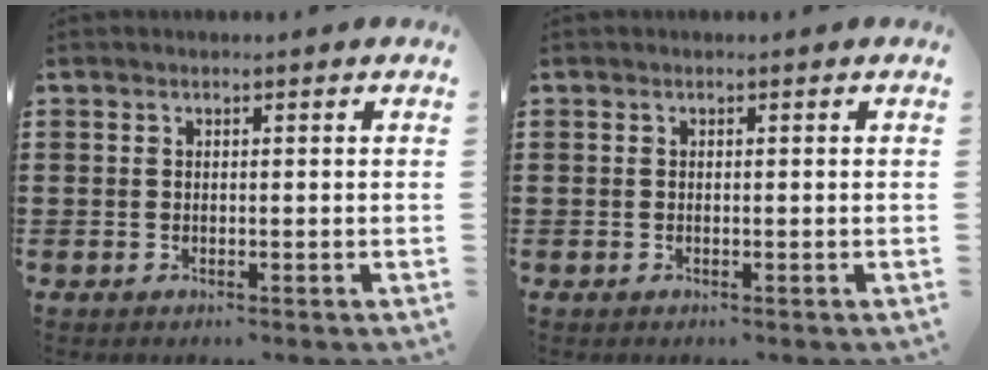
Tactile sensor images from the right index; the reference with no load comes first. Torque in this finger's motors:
{"motor_torque": [-0.02, -0.01, 0.01, -0.01]}